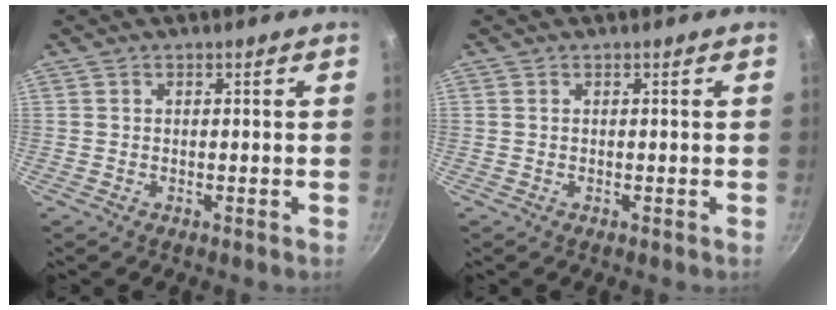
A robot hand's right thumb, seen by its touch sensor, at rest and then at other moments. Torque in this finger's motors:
{"motor_torque": [-0.04, 0.24, 0.27, -0.06, 0.03]}